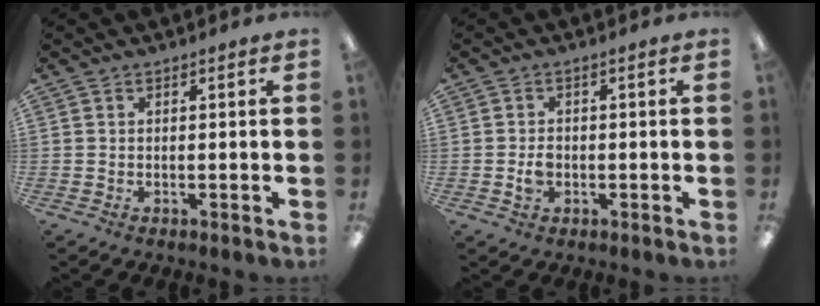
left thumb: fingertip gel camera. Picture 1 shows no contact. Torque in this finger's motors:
{"motor_torque": [-0.48, 0.53, 0.22, 0.50, 0.01]}